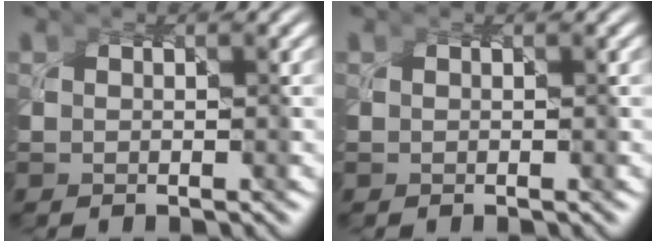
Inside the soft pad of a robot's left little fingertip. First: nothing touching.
{"total": 0.0}